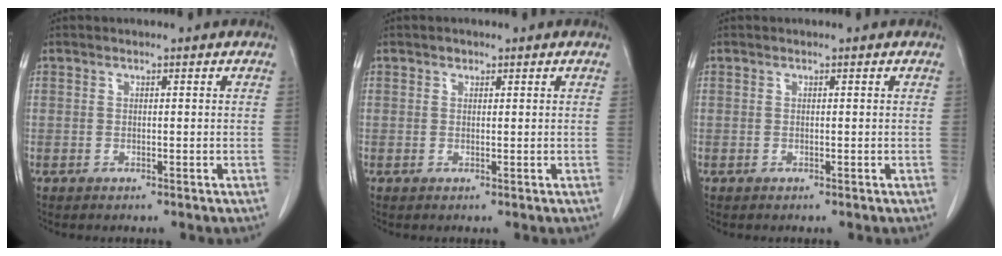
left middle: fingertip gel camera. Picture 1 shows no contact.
{"total": 0.6, "force": [0.4, 0.5, 0.1], "torque": [0.001, -0.001, 0.004]}
{"total": 0.0}